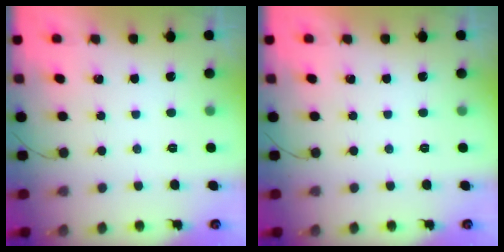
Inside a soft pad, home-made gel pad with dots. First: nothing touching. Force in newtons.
{"total": 0.0}